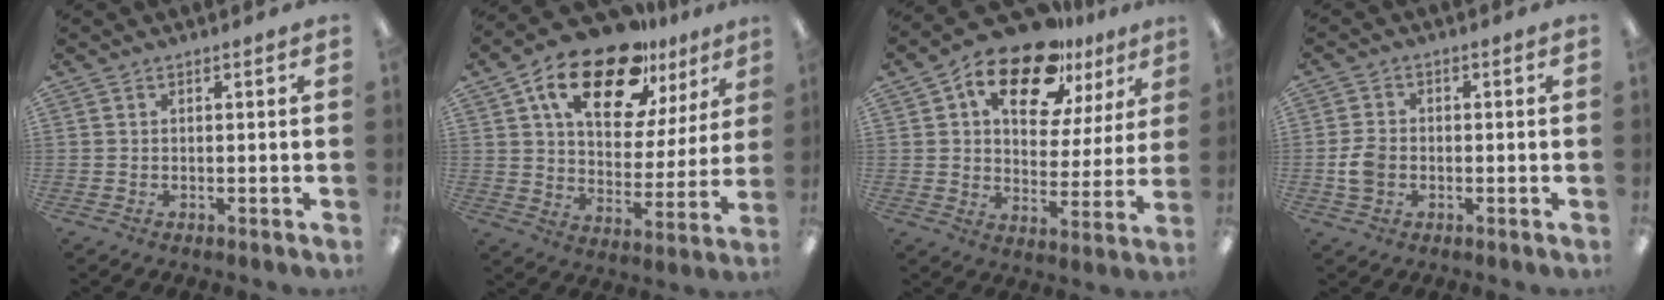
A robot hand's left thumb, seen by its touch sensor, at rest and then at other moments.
{"total": 20.6, "force": [13.5, 9.7, 12.2], "torque": [-0.204, -0.068, 0.231]}
{"total": 17.8, "force": [11.8, 8.5, 10.3], "torque": [-0.172, -0.059, 0.203]}
{"total": 5.1, "force": [-0.9, 4.0, 3.1], "torque": [-0.057, 0.003, -0.018]}